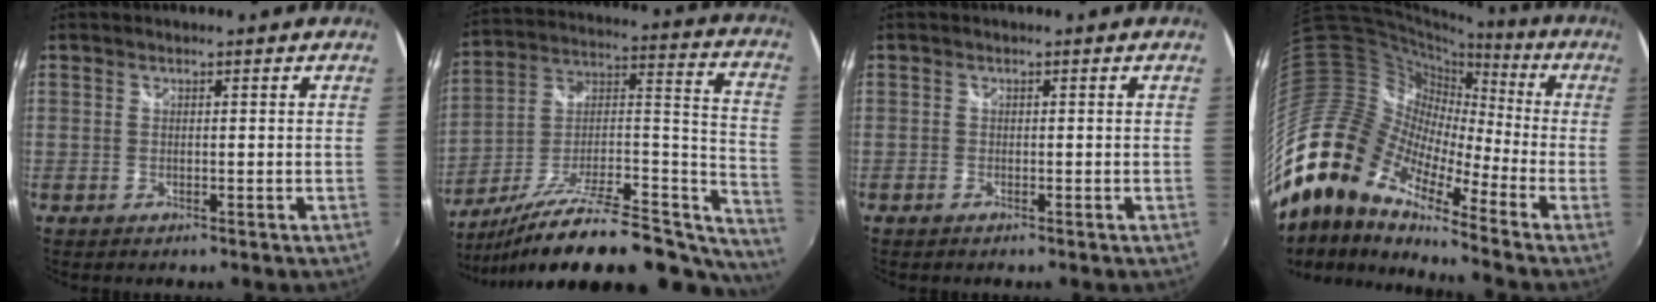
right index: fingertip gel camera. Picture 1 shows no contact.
{"total": 28.9, "force": [-20.5, 10.5, 17.4], "torque": [-0.231, 0.018, -0.302]}
{"total": 0.8, "force": [-0.6, 0.4, 0.1], "torque": [-0.004, -0.001, -0.013]}
{"total": 20.4, "force": [-13.2, 9.1, 12.6], "torque": [-0.220, -0.022, -0.271]}